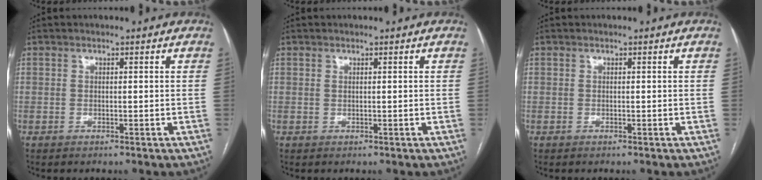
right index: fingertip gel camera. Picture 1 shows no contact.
{"total": 0.0}
{"total": 0.0}